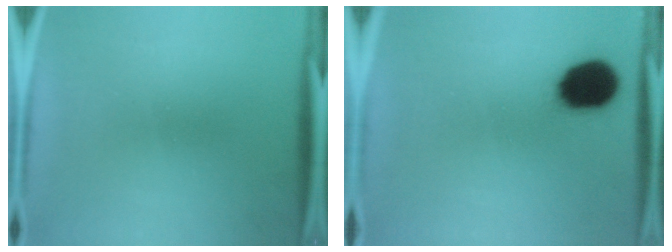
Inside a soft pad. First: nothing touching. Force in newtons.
{"total": 14.1}